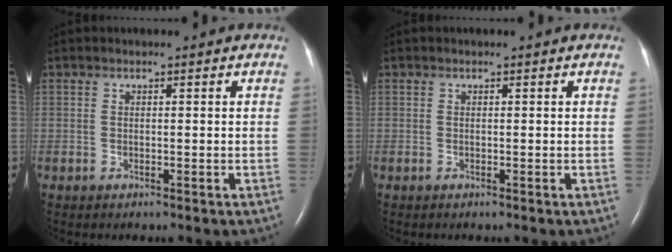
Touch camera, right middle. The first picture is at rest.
{"total": 0.0}